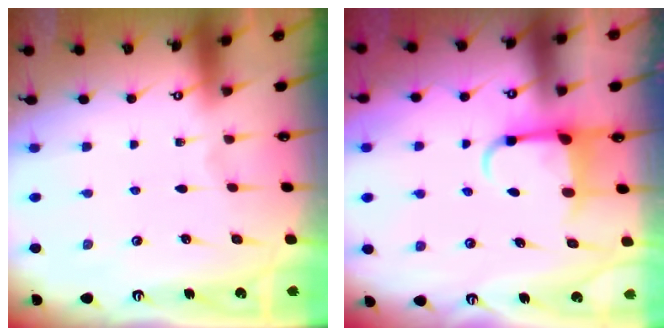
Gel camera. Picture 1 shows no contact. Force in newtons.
{"total": 6.5, "press": 6.4, "slide": 1.2}